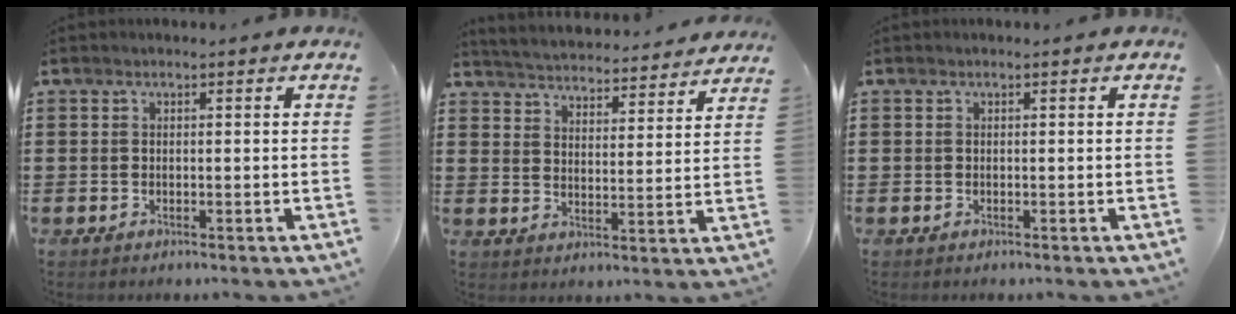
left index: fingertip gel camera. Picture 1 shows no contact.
{"total": 4.2, "force": [4.2, -0.4, -0.1], "torque": [-0.023, -0.038, 0.068]}
{"total": 0.0}